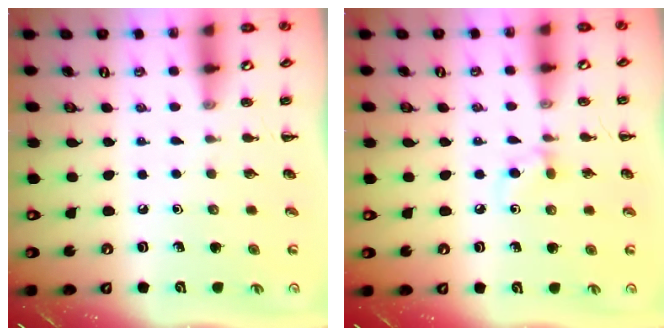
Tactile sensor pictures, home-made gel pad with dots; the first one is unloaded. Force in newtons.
{"total": 5.8, "press": 5.6, "slide": 1.6}